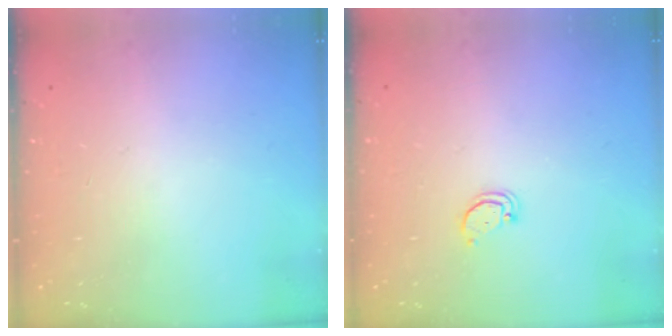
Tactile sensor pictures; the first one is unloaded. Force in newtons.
{"total": 2.0, "press": 2.0, "slide": 0.2}